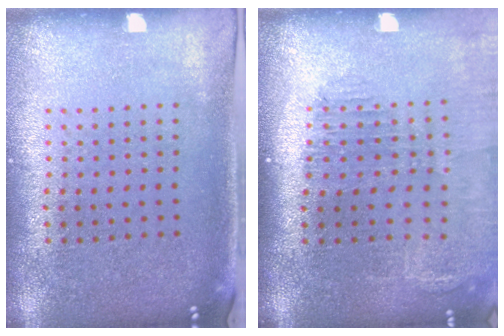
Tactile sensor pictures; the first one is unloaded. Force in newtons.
{"total": 1.6, "press": 1.5, "slide": 0.6}